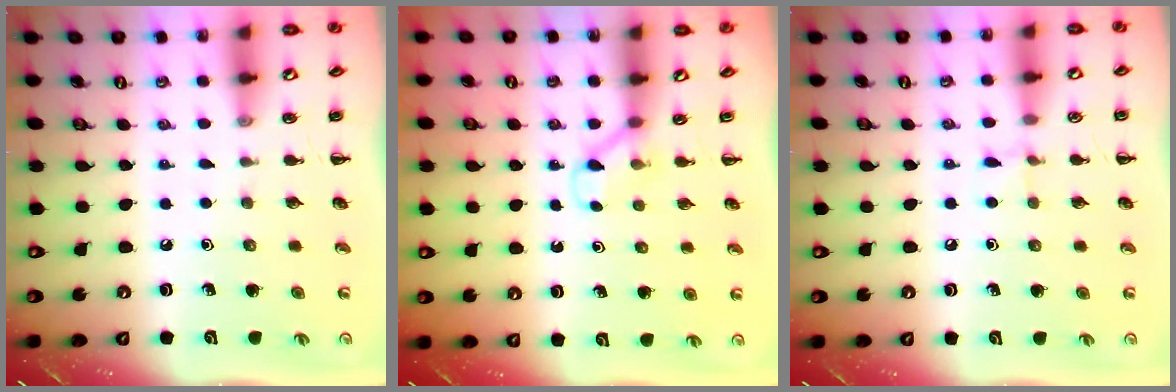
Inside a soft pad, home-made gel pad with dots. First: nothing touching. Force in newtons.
{"total": 3.3, "press": 3.1, "slide": 1.1}
{"total": 4.9, "press": 4.6, "slide": 1.6}